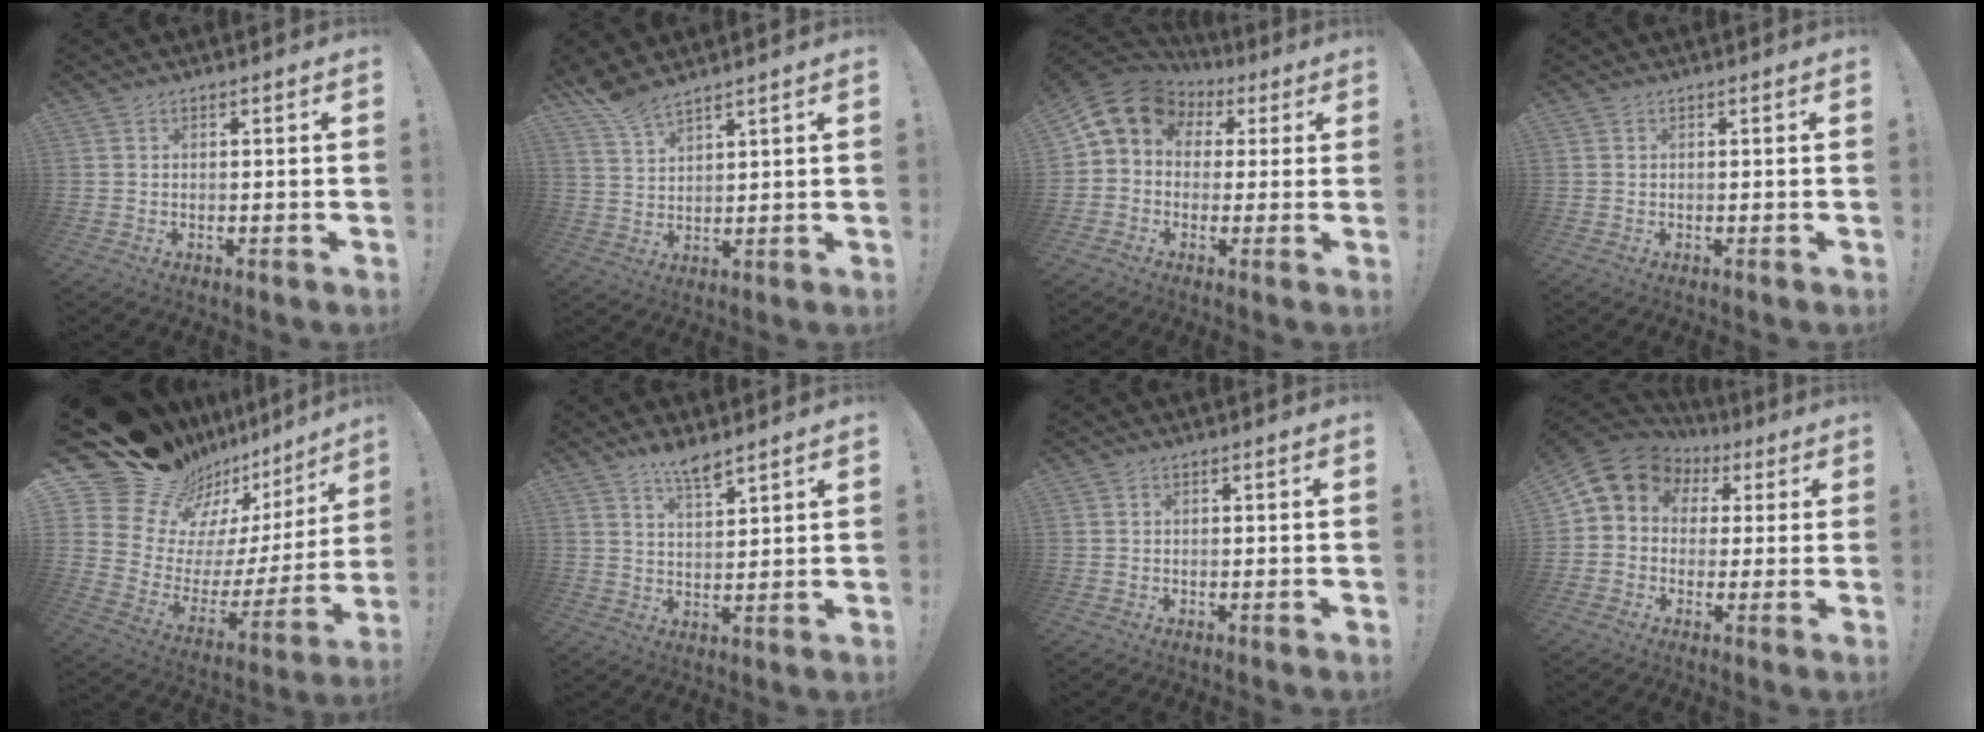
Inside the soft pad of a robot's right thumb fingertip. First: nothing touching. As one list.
[{"total": 6.5, "force": [5.9, 1.0, 2.7], "torque": [-0.064, -0.031, 0.111]}, {"total": 11.2, "force": [3.6, 8.9, 5.8], "torque": [-0.093, -0.006, 0.077]}, {"total": 0.0}, {"total": 16.6, "force": [11.6, 9.7, 6.9], "torque": [-0.107, -0.098, 0.232]}, {"total": 6.5, "force": [5.3, 1.2, 3.6], "torque": [-0.062, -0.033, 0.092]}, {"total": 0.0}, {"total": 8.4, "force": [2.6, 7.2, 3.5], "torque": [-0.055, -0.011, 0.057]}]